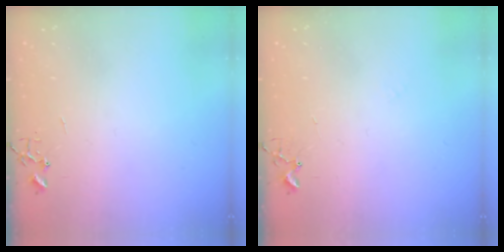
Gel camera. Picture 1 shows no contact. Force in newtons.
{"total": 4.9, "press": 4.9, "slide": 0.5}